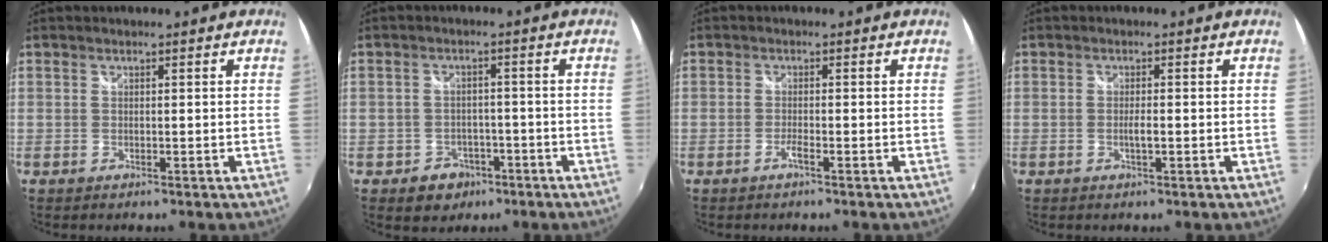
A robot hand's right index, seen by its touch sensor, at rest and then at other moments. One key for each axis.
{"total": 5.6, "fx": -3.0, "fy": 4.6, "fz": 1.3, "tx": -0.043, "ty": 0.010, "tz": -0.031}
{"total": 1.4, "fx": -0.8, "fy": -0.1, "fz": 1.1, "tx": -0.025, "ty": -0.002, "tz": -0.019}
{"total": 1.6, "fx": -0.5, "fy": 0.1, "fz": 1.6, "tx": -0.030, "ty": -0.002, "tz": -0.008}